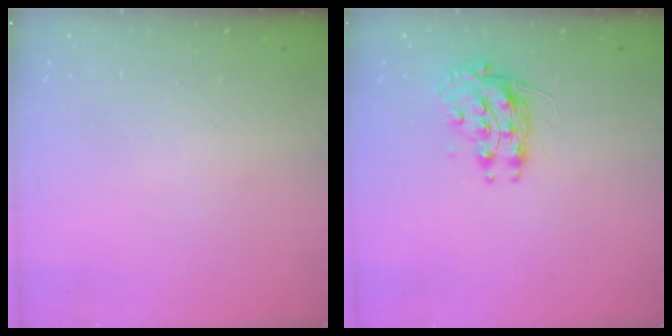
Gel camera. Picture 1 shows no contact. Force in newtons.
{"total": 8.8, "press": 8.8, "slide": 0.0}